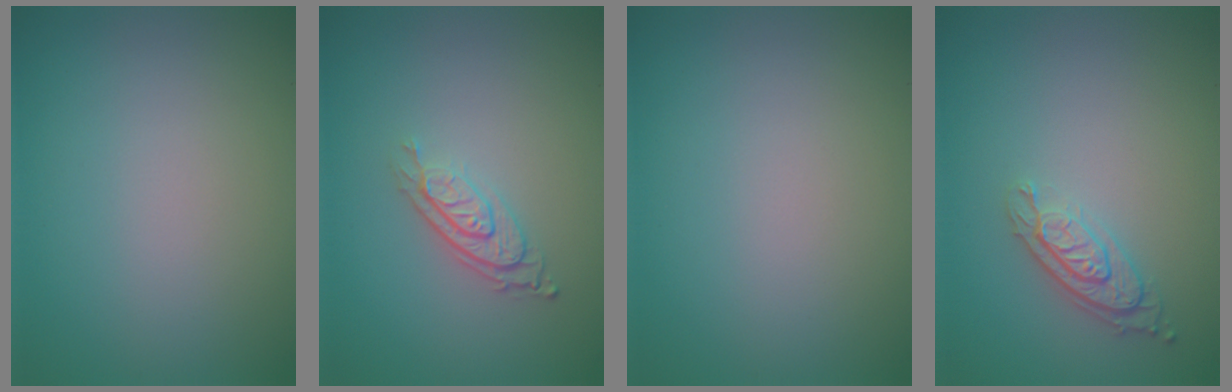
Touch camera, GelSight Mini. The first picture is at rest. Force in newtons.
{"total": 2.9, "press": 2.1, "slide": 2.1}
{"total": 0.0}
{"total": 3.0, "press": 2.3, "slide": 1.9}